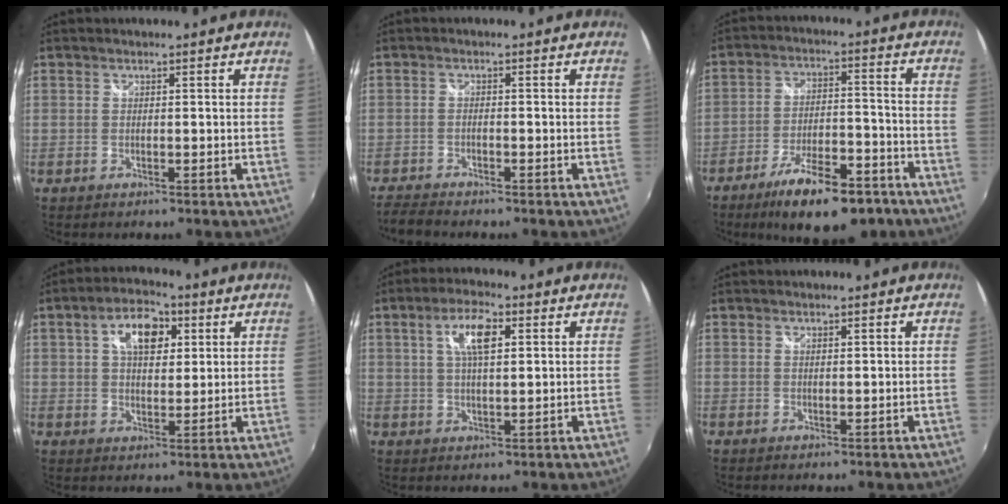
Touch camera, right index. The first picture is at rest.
{"total": 3.4, "force": [-3.1, 0.3, 1.4], "torque": [-0.038, -0.013, -0.063]}
{"total": 16.4, "force": [-11.5, 5.6, 10.3], "torque": [-0.180, -0.008, -0.169]}
{"total": 8.8, "force": [3.2, 5.0, 6.5], "torque": [-0.106, 0.024, 0.051]}
{"total": 7.2, "force": [2.4, 2.6, 6.2], "torque": [-0.113, 0.010, 0.043]}
{"total": 0.5, "force": [0.4, 0.1, 0.3], "torque": [-0.003, 0.000, 0.008]}